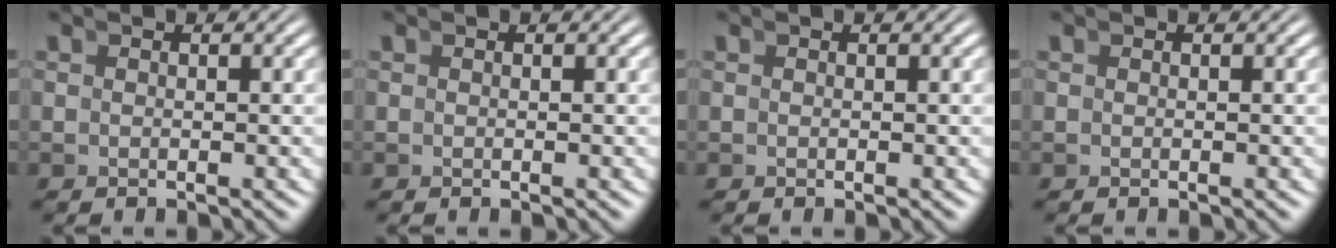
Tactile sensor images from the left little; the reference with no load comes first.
{"total": 0.0}
{"total": 0.0}
{"total": 0.0}